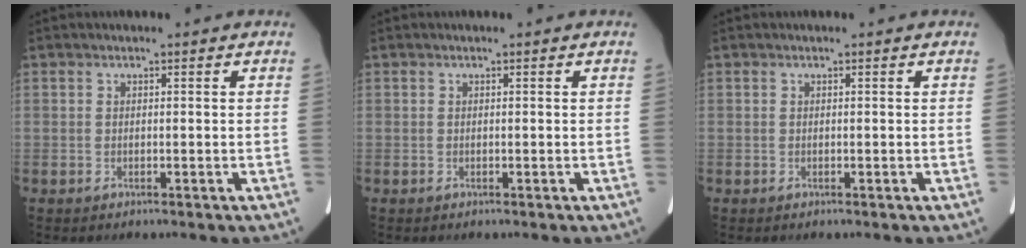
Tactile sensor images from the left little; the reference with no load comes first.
{"total": 0.0}
{"total": 0.0}